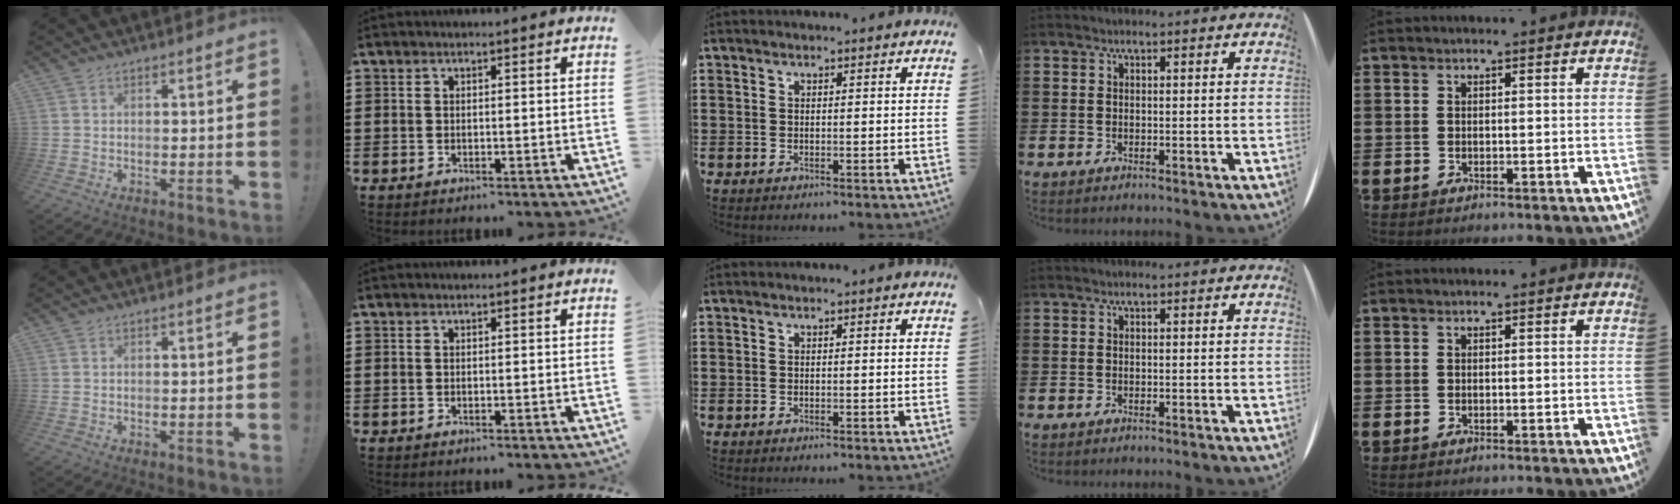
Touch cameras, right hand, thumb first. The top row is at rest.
{}